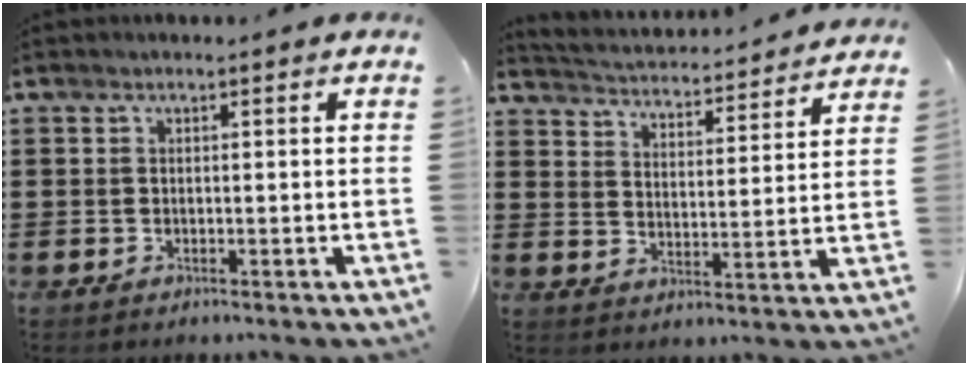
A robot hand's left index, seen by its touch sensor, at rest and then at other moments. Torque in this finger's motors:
{"motor_torque": [-0.01, 0.00, 0.13, 0.06]}